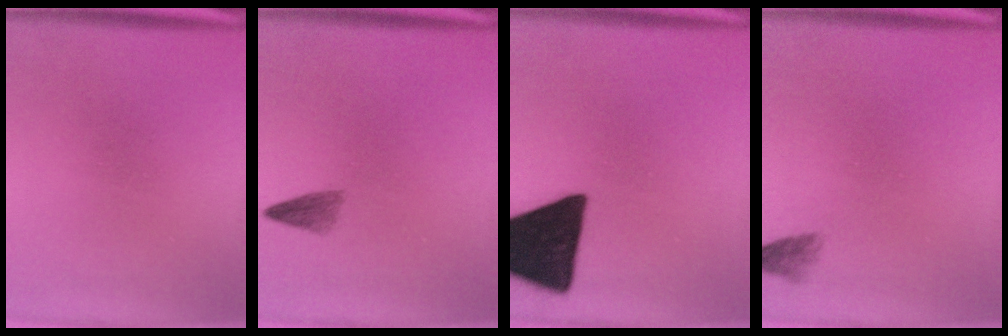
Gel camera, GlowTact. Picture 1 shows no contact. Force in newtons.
{"total": 1.7}
{"total": 19.2}
{"total": 1.5}